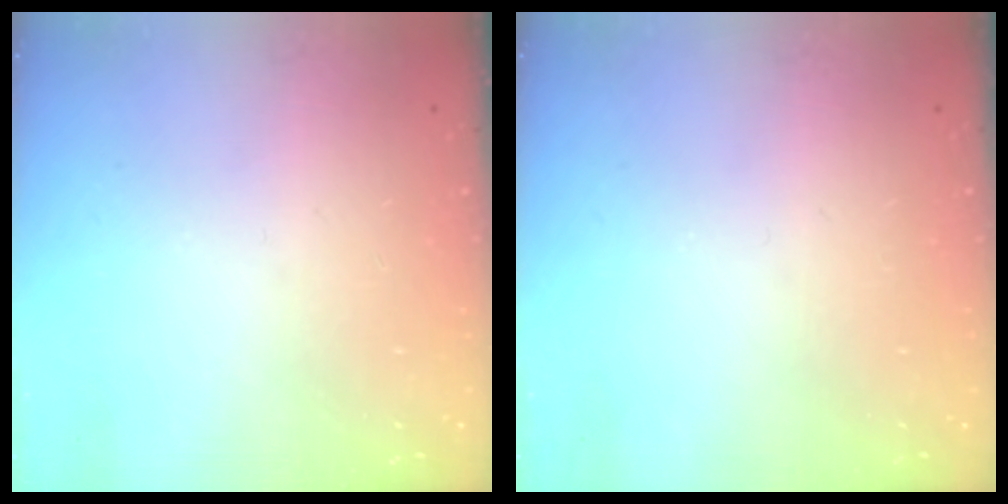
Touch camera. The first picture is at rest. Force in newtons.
{"total": 0.0}